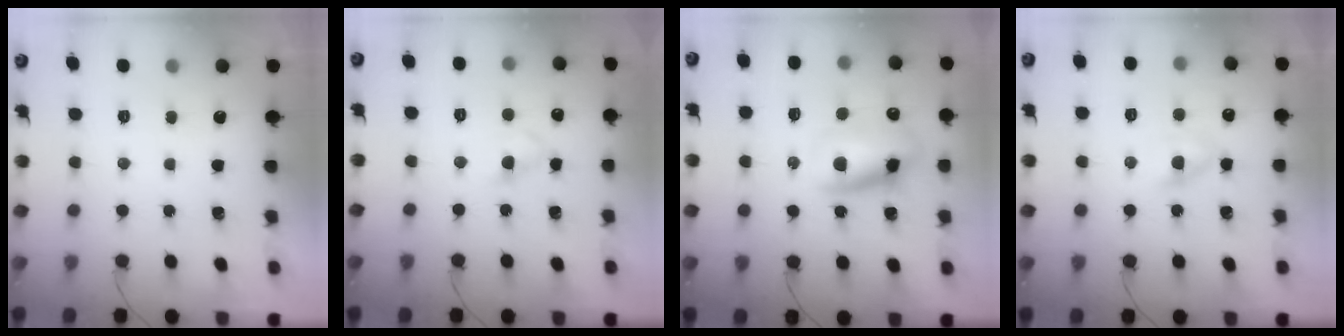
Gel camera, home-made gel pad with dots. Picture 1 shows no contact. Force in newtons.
{"total": 3.5, "press": 3.2, "slide": 1.3}
{"total": 11.8, "press": 11.5, "slide": 2.7}
{"total": 2.9, "press": 2.8, "slide": 0.8}